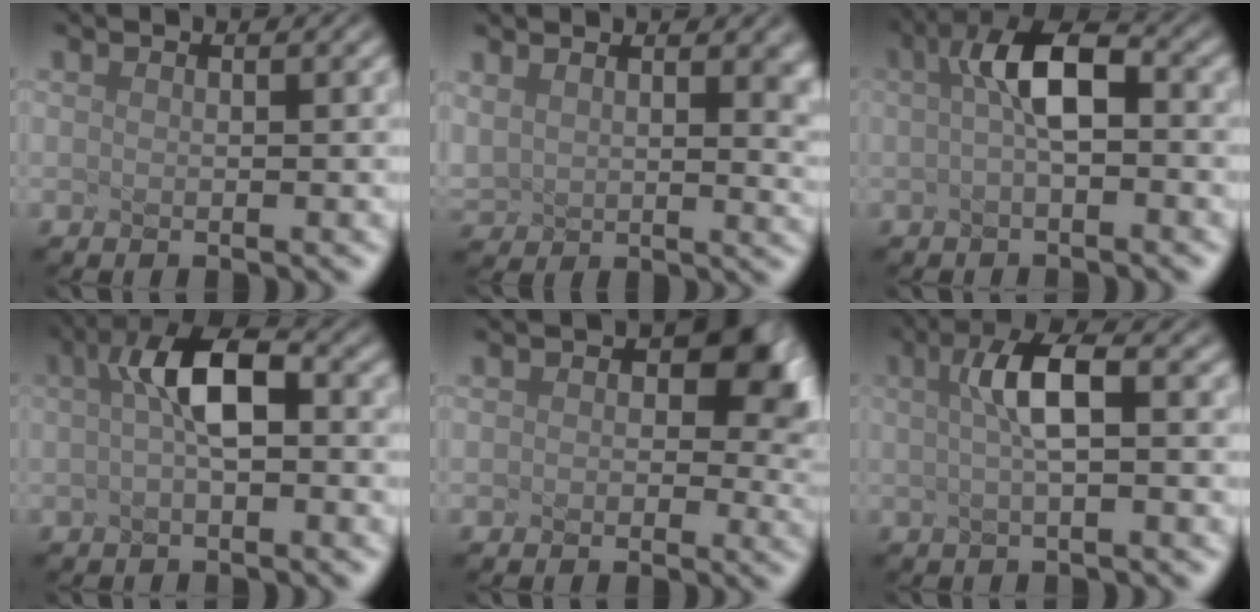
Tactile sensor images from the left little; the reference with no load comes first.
{"total": 6.1, "force": [3.5, 2.8, 4.2], "torque": [-0.101, 0.000, 0.098]}
{"total": 3.2, "force": [-0.9, 0.2, 3.0], "torque": [-0.085, 0.006, 0.016]}
{"total": 3.3, "force": [-0.8, 0.3, 3.2], "torque": [-0.087, 0.006, 0.019]}
{"total": 4.4, "force": [0.5, 2.8, 3.4], "torque": [-0.072, -0.009, 0.045]}
{"total": 2.7, "force": [-0.8, -0.2, 2.6], "torque": [-0.074, 0.004, 0.021]}